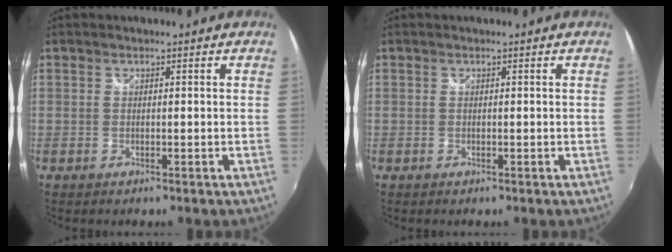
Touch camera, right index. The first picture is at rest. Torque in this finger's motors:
{"motor_torque": [0.00, 0.00, 0.01, 0.00]}